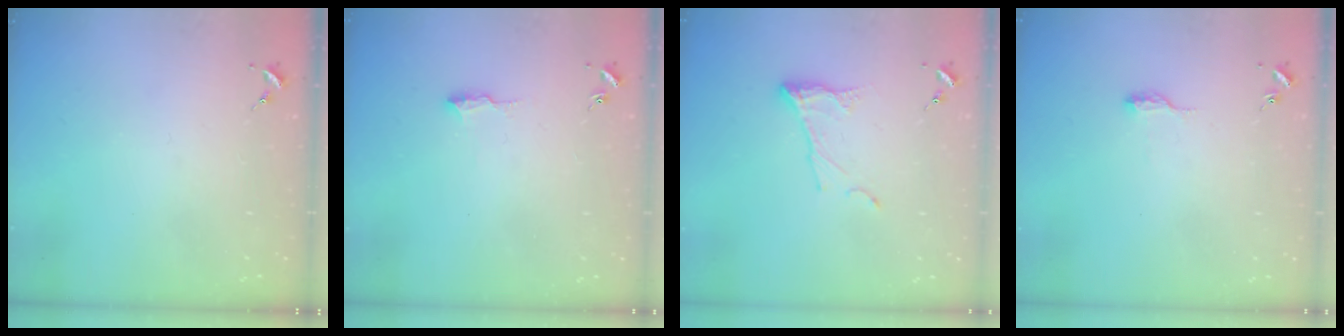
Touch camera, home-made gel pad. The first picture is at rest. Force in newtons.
{"total": 7.4, "press": 7.3, "slide": 0.7}
{"total": 8.9, "press": 8.9, "slide": 0.4}
{"total": 8.0, "press": 8.0, "slide": 0.7}